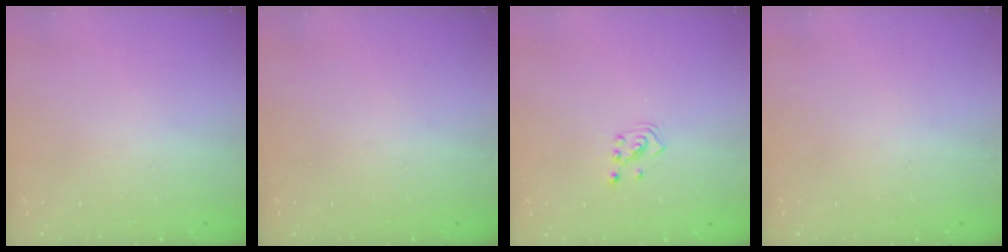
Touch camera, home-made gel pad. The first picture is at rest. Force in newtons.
{"total": 0.0}
{"total": 2.1, "press": 2.1, "slide": 0.3}
{"total": 0.0}